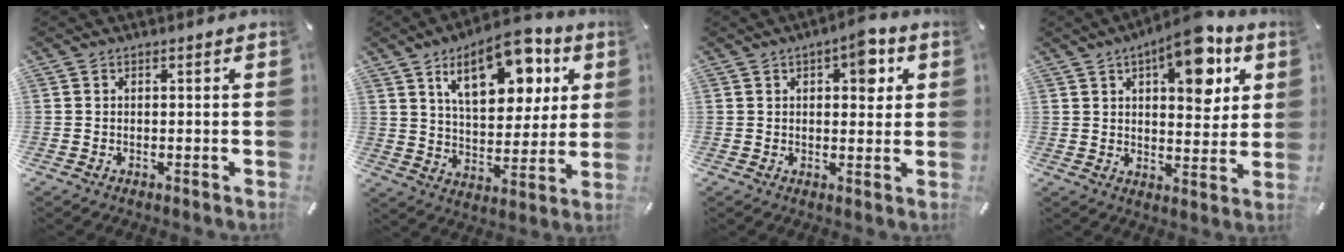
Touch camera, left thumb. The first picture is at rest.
{"total": 18.5, "force": [9.7, 9.5, 12.5], "torque": [-0.190, -0.029, 0.164]}
{"total": 7.2, "force": [2.6, 3.6, 5.6], "torque": [-0.056, -0.012, 0.035]}
{"total": 13.5, "force": [7.4, 6.0, 9.6], "torque": [-0.116, -0.039, 0.119]}